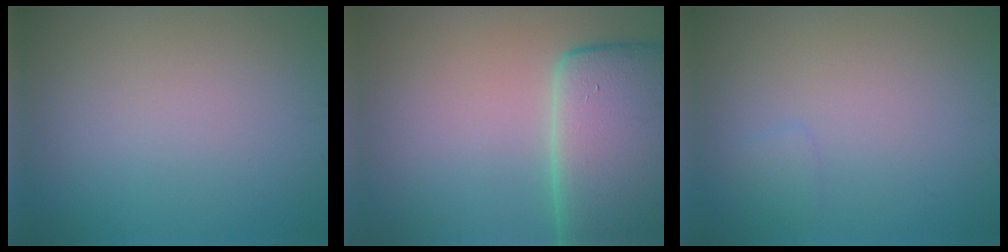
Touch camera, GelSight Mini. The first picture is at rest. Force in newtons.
{"total": 11.5, "press": 11.5, "slide": 0.8}
{"total": 0.9, "press": 0.8, "slide": 0.1}